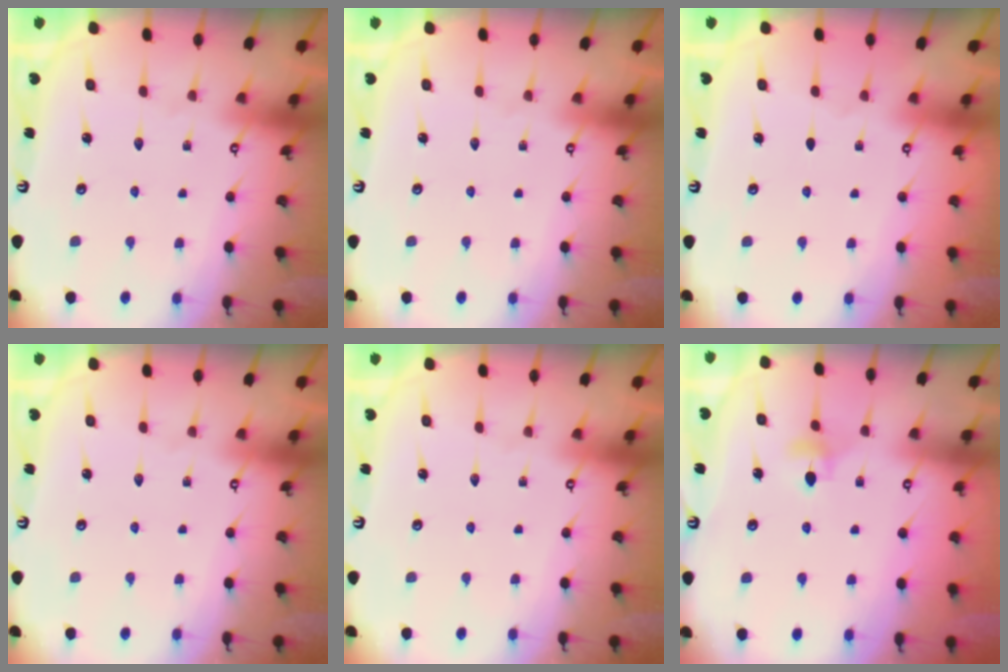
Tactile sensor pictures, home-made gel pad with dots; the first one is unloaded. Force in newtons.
{"total": 0.0}
{"total": 0.0}
{"total": 0.0}
{"total": 0.0}
{"total": 4.6, "press": 4.5, "slide": 0.6}